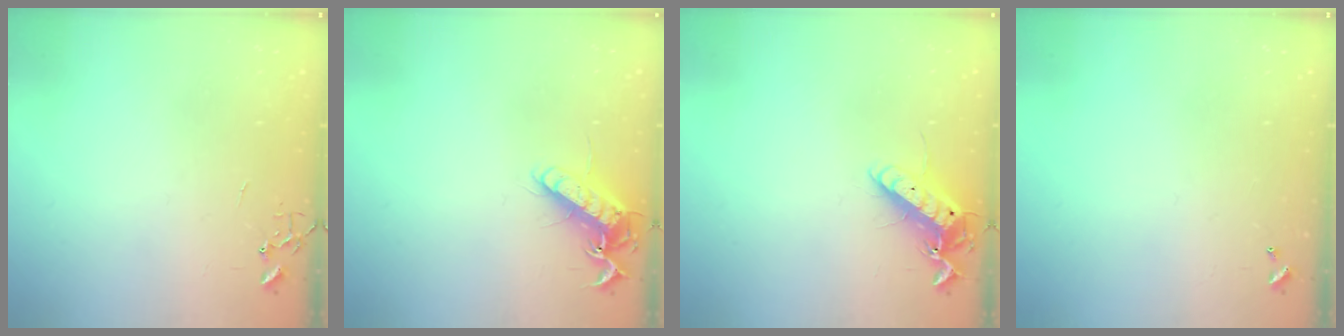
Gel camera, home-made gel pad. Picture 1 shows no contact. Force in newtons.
{"total": 13.3, "press": 13.2, "slide": 1.1}
{"total": 13.0, "press": 12.9, "slide": 1.9}
{"total": 0.0}